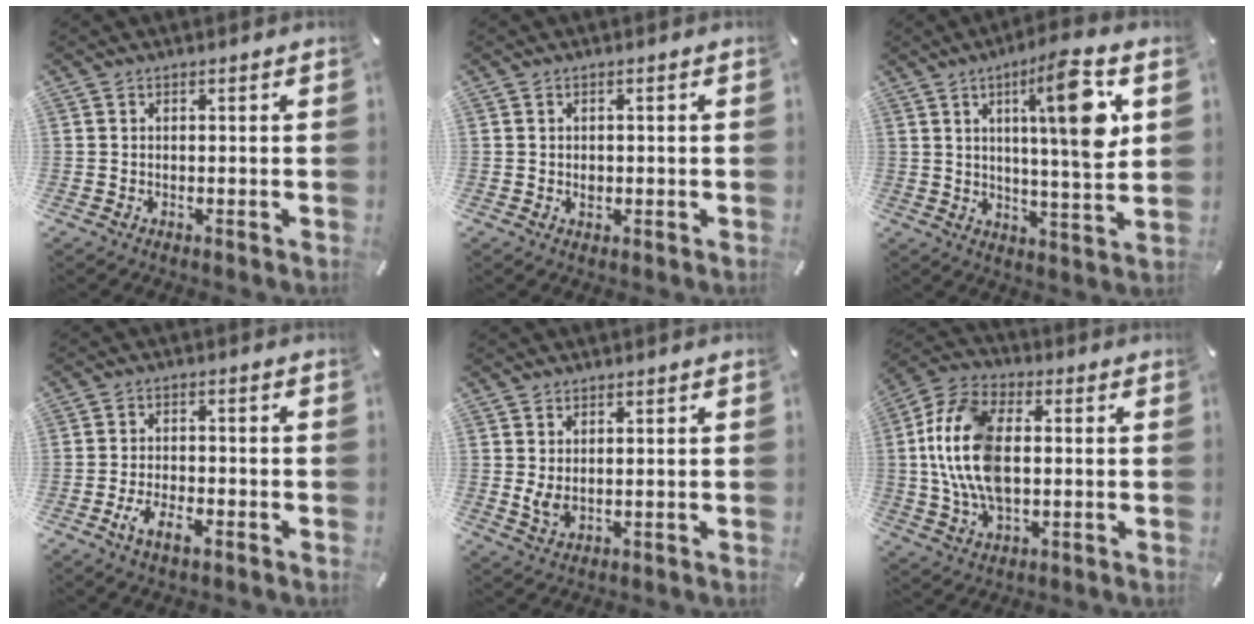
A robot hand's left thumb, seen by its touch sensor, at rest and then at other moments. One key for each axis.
{"total": 1.0, "fx": 0.0, "fy": 0.9, "fz": 0.6, "tx": -0.013, "ty": 0.004, "tz": -0.002}
{"total": 15.9, "fx": 5.9, "fy": 3.2, "fz": 14.4, "tx": -0.213, "ty": -0.014, "tz": 0.080}
{"total": 5.8, "fx": -2.9, "fy": 2.4, "fz": 4.4, "tx": -0.087, "ty": 0.006, "tz": -0.053}
{"total": 3.7, "fx": 1.0, "fy": 2.2, "fz": 2.8, "tx": -0.069, "ty": -0.003, "tz": 0.017}
{"total": 15.2, "fx": 0.3, "fy": 9.6, "fz": 11.8, "tx": -0.274, "ty": 0.001, "tz": 0.002}